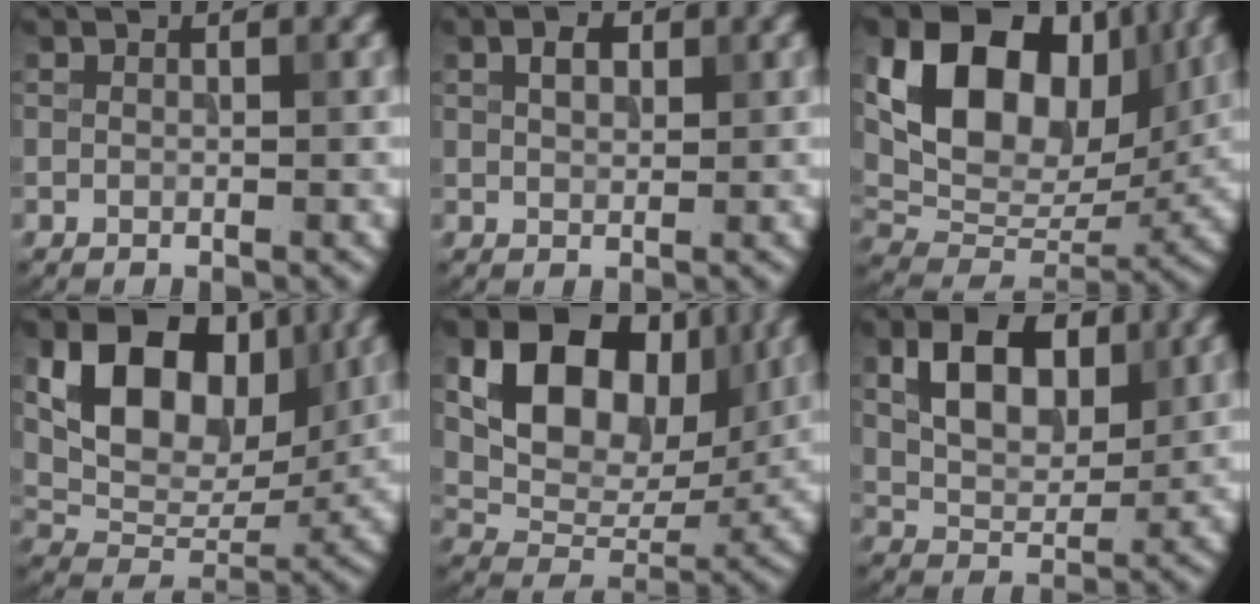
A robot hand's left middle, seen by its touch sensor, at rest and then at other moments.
{"total": 1.9, "force": [0.8, 1.1, 1.3], "torque": [-0.024, 0.004, 0.014]}
{"total": 13.7, "force": [5.1, 8.8, 9.1], "torque": [-0.159, 0.016, 0.091]}
{"total": 10.5, "force": [3.9, 6.9, 6.9], "torque": [-0.122, -0.003, 0.069]}
{"total": 11.0, "force": [4.0, 7.4, 7.1], "torque": [-0.130, -0.003, 0.073]}
{"total": 6.3, "force": [2.2, 3.9, 4.5], "torque": [-0.080, 0.001, 0.037]}